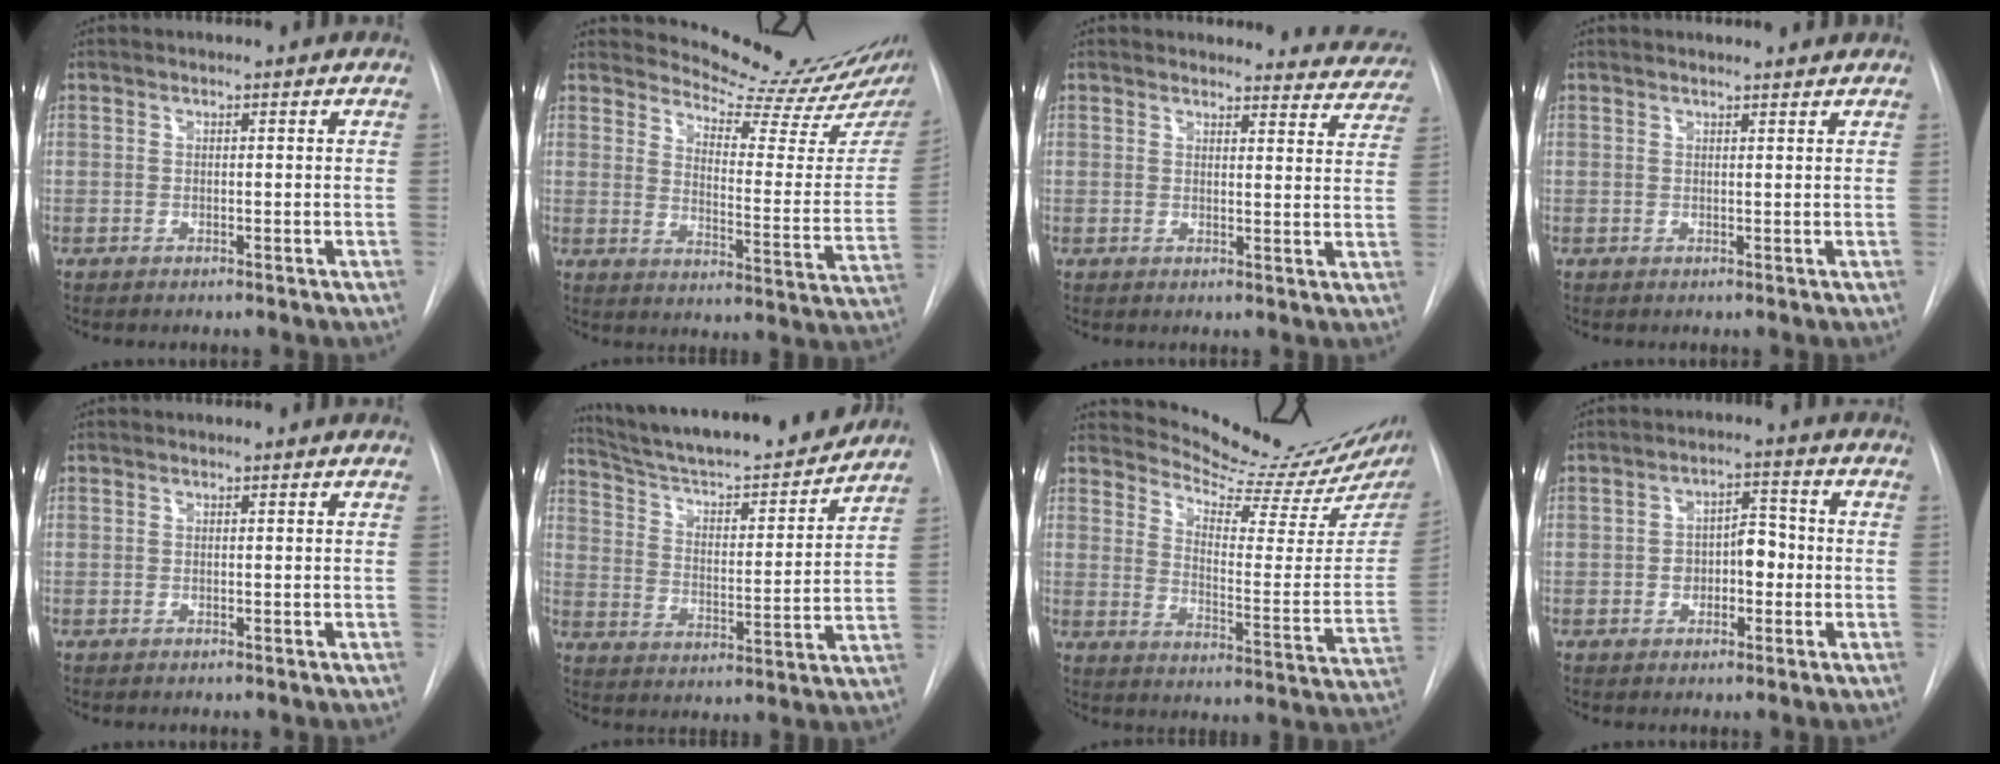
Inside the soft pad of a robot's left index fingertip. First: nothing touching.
{"total": 14.2, "force": [13.7, -0.8, 3.4], "torque": [-0.048, -0.113, 0.171]}
{"total": 8.3, "force": [8.1, 2.0, -0.1], "torque": [0.041, -0.037, 0.056]}
{"total": 1.9, "force": [1.8, -0.3, 0.3], "torque": [-0.006, -0.002, 0.016]}
{"total": 0.0}
{"total": 20.1, "force": [18.3, 2.1, 8.0], "torque": [-0.130, -0.019, 0.272]}
{"total": 16.3, "force": [15.6, -0.1, 4.9], "torque": [-0.077, -0.115, 0.200]}
{"total": 5.1, "force": [-1.6, 2.7, 4.0], "torque": [-0.060, 0.015, -0.024]}